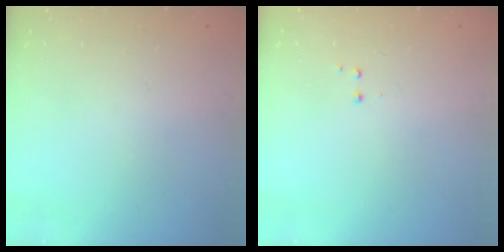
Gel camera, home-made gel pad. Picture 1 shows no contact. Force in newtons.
{"total": 2.9, "press": 2.8, "slide": 0.7}